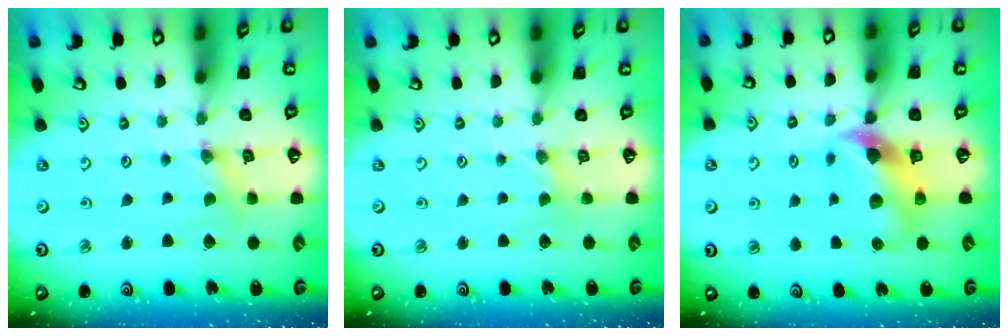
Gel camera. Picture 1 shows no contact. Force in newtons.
{"total": 1.7, "press": 1.7, "slide": 0.4}
{"total": 10.1, "press": 10.0, "slide": 1.5}